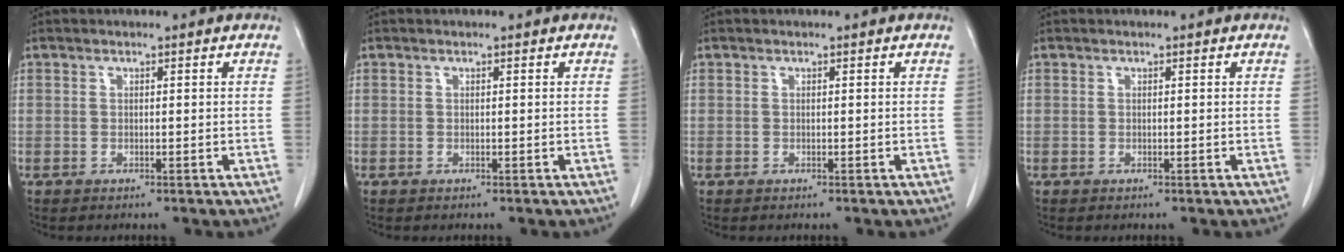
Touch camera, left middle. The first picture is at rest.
{"total": 0.0}
{"total": 0.0}
{"total": 0.0}